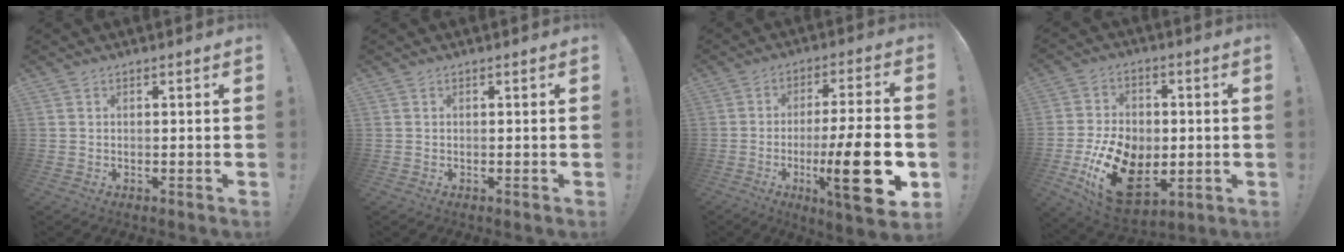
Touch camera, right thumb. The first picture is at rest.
{"total": 0.0}
{"total": 20.2, "force": [-5.4, 3.9, 19.0], "torque": [-0.291, 0.003, -0.077]}
{"total": 20.7, "force": [-5.5, 14.3, 14.0], "torque": [-0.245, 0.029, -0.076]}